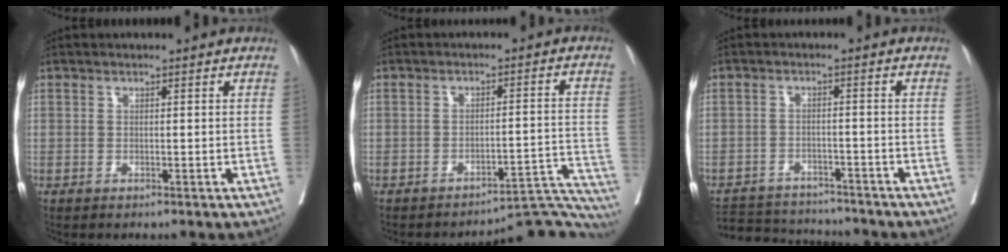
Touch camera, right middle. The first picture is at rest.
{"total": 12.7, "force": [-12.7, -0.2, 0.3], "torque": [0.032, 0.029, -0.153]}
{"total": 9.2, "force": [-8.9, 2.2, 1.1], "torque": [-0.018, 0.007, -0.131]}